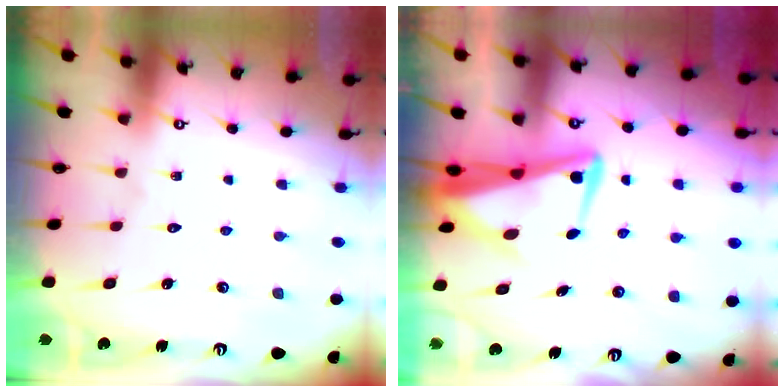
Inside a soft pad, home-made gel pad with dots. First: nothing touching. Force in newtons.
{"total": 5.7, "press": 5.6, "slide": 1.2}